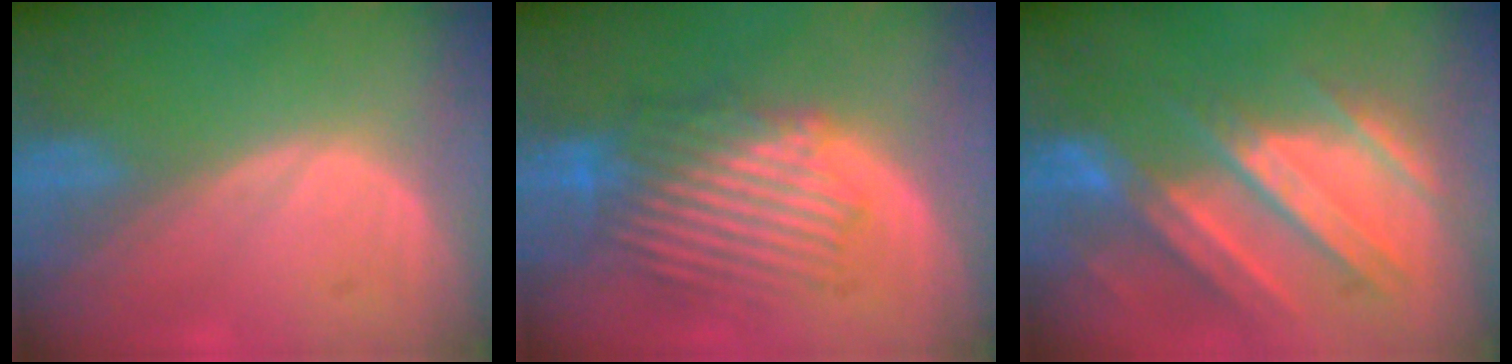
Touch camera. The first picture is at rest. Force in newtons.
{"total": 9.1, "press": 8.6, "slide": 2.8}
{"total": 10.5, "press": 9.6, "slide": 4.2}